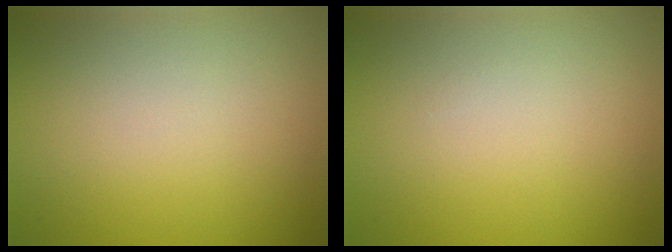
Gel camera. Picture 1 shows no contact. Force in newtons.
{"total": 0.0}